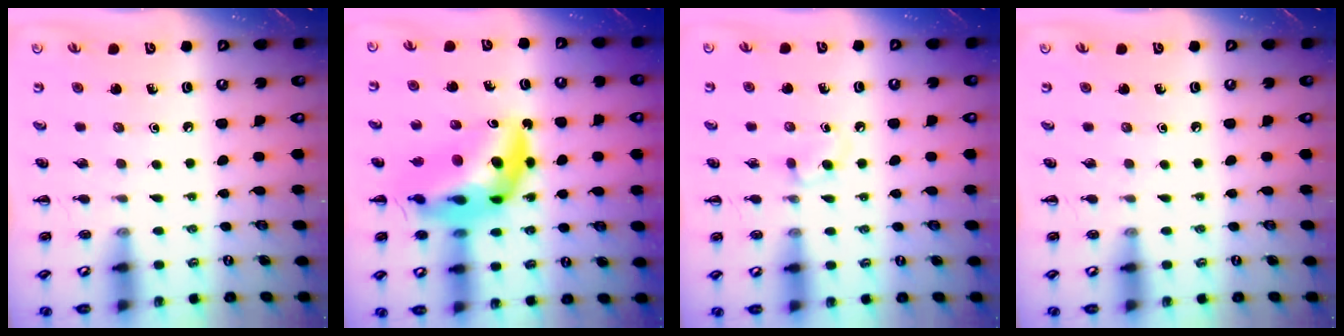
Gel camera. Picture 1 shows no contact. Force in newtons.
{"total": 17.0, "press": 16.4, "slide": 4.7}
{"total": 2.9, "press": 2.6, "slide": 1.3}
{"total": 0.0}